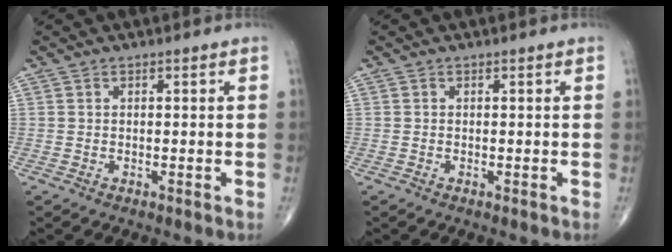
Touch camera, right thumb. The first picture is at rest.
{"total": 0.0}